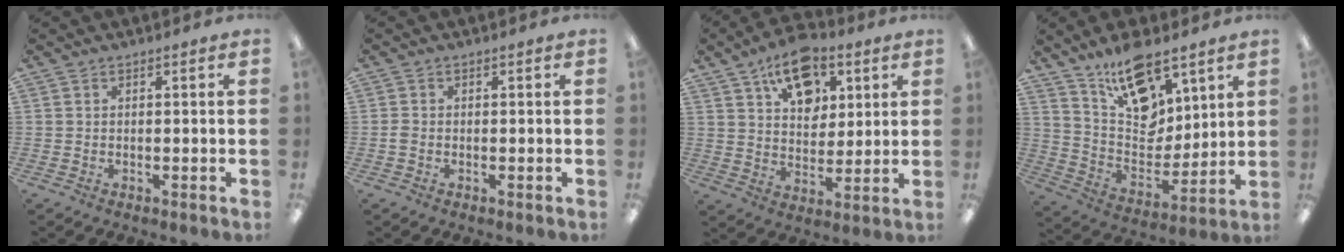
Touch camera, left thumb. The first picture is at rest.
{"total": 1.0, "force": [-0.2, 0.7, 0.7], "torque": [-0.015, 0.001, -0.005]}
{"total": 14.0, "force": [8.5, 8.4, 7.2], "torque": [-0.094, -0.041, 0.151]}
{"total": 16.4, "force": [11.8, 8.1, 8.1], "torque": [-0.140, -0.070, 0.214]}